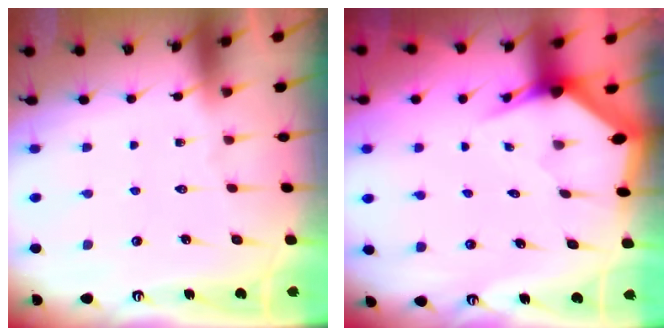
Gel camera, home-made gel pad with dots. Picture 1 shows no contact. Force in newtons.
{"total": 3.6, "press": 3.6, "slide": 0.2}